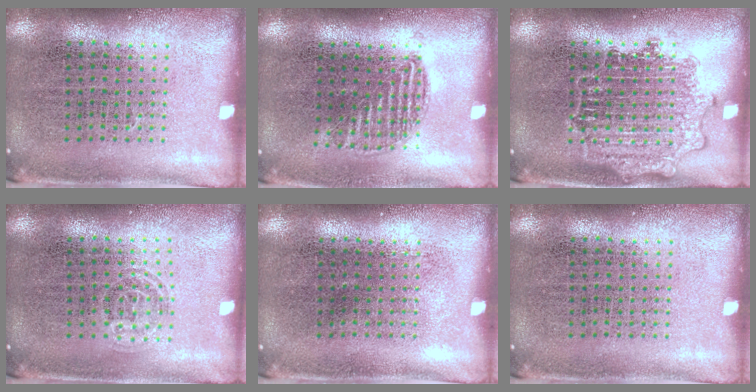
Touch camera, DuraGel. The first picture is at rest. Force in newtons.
{"total": 0.9, "press": 0.8, "slide": 0.4}
{"total": 2.8, "press": 2.8, "slide": 0.5}
{"total": 0.9, "press": 0.7, "slide": 0.6}
{"total": 0.0}
{"total": 0.0}